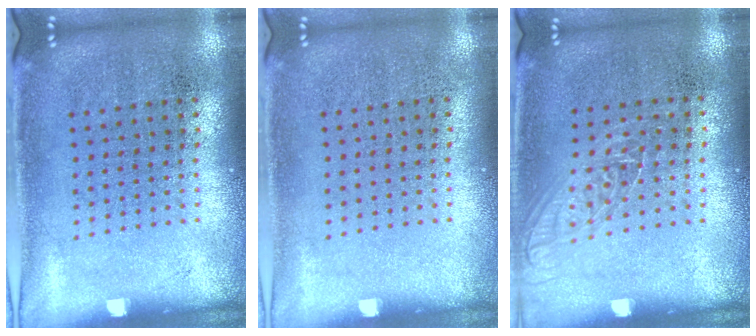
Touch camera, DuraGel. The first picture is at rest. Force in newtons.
{"total": 0.0}
{"total": 1.1, "press": 1.0, "slide": 0.5}